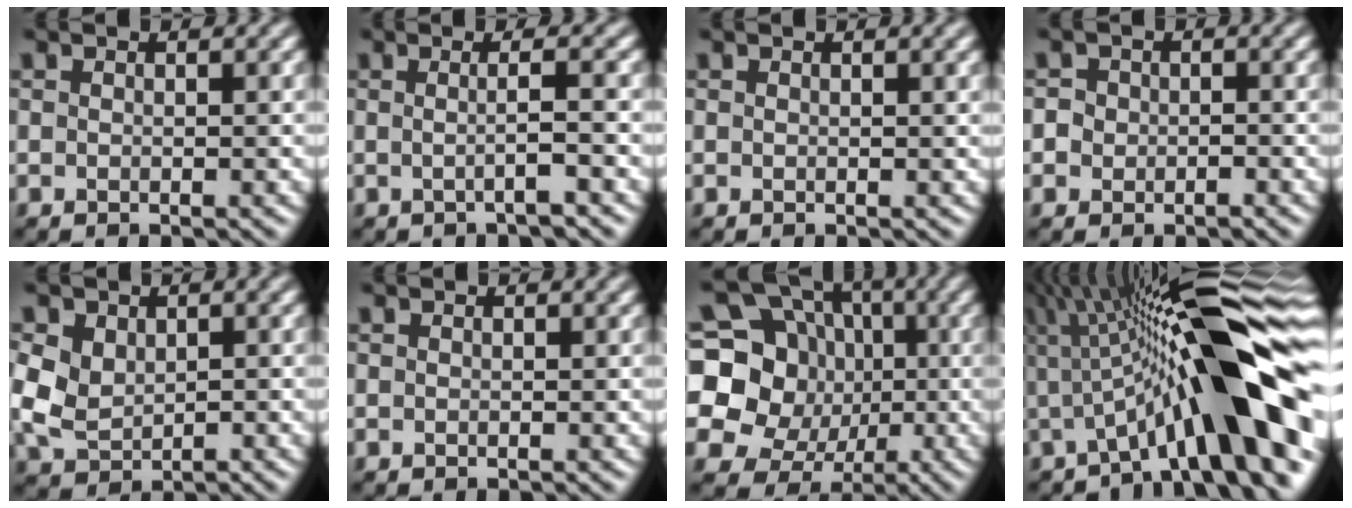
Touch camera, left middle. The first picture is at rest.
{"total": 3.0, "force": [-0.2, 0.8, 2.9], "torque": [-0.038, 0.001, -0.013]}
{"total": 1.1, "force": [0.6, 0.3, 0.9], "torque": [-0.006, 0.006, 0.007]}
{"total": 1.8, "force": [-0.5, 1.7, 0.5], "torque": [0.008, 0.003, -0.016]}
{"total": 4.8, "force": [0.4, 3.6, 3.1], "torque": [-0.074, -0.001, 0.007]}
{"total": 0.0}
{"total": 17.8, "force": [0.4, 16.3, 7.2], "torque": [-0.187, 0.021, -0.028]}
{"total": 14.5, "force": [-0.4, 2.7, 14.2], "torque": [-0.197, 0.025, -0.009]}